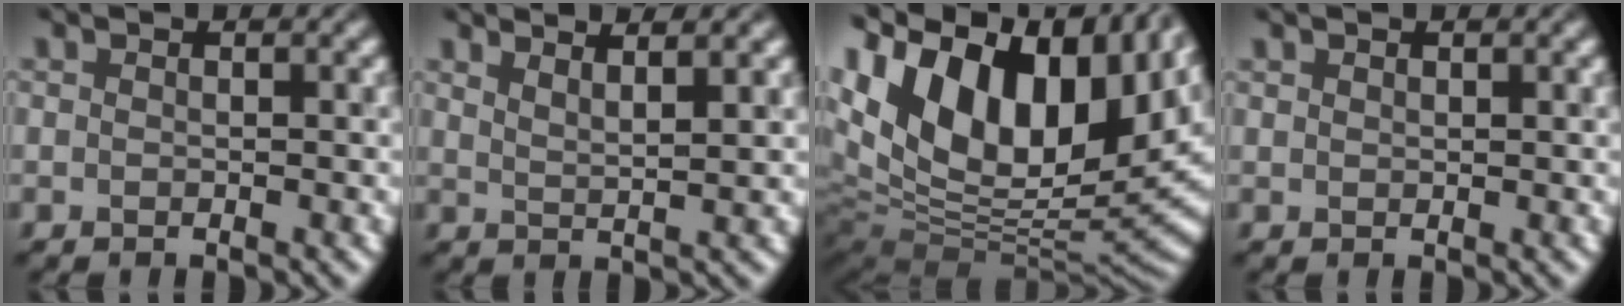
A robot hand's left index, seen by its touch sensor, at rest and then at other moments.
{"total": 3.2, "force": [2.5, 0.7, 1.9], "torque": [-0.014, 0.014, 0.023]}
{"total": 20.0, "force": [6.5, 11.1, 15.3], "torque": [-0.247, 0.022, 0.138]}
{"total": 0.6, "force": [0.5, 0.2, 0.2], "torque": [-0.004, 0.001, 0.011]}